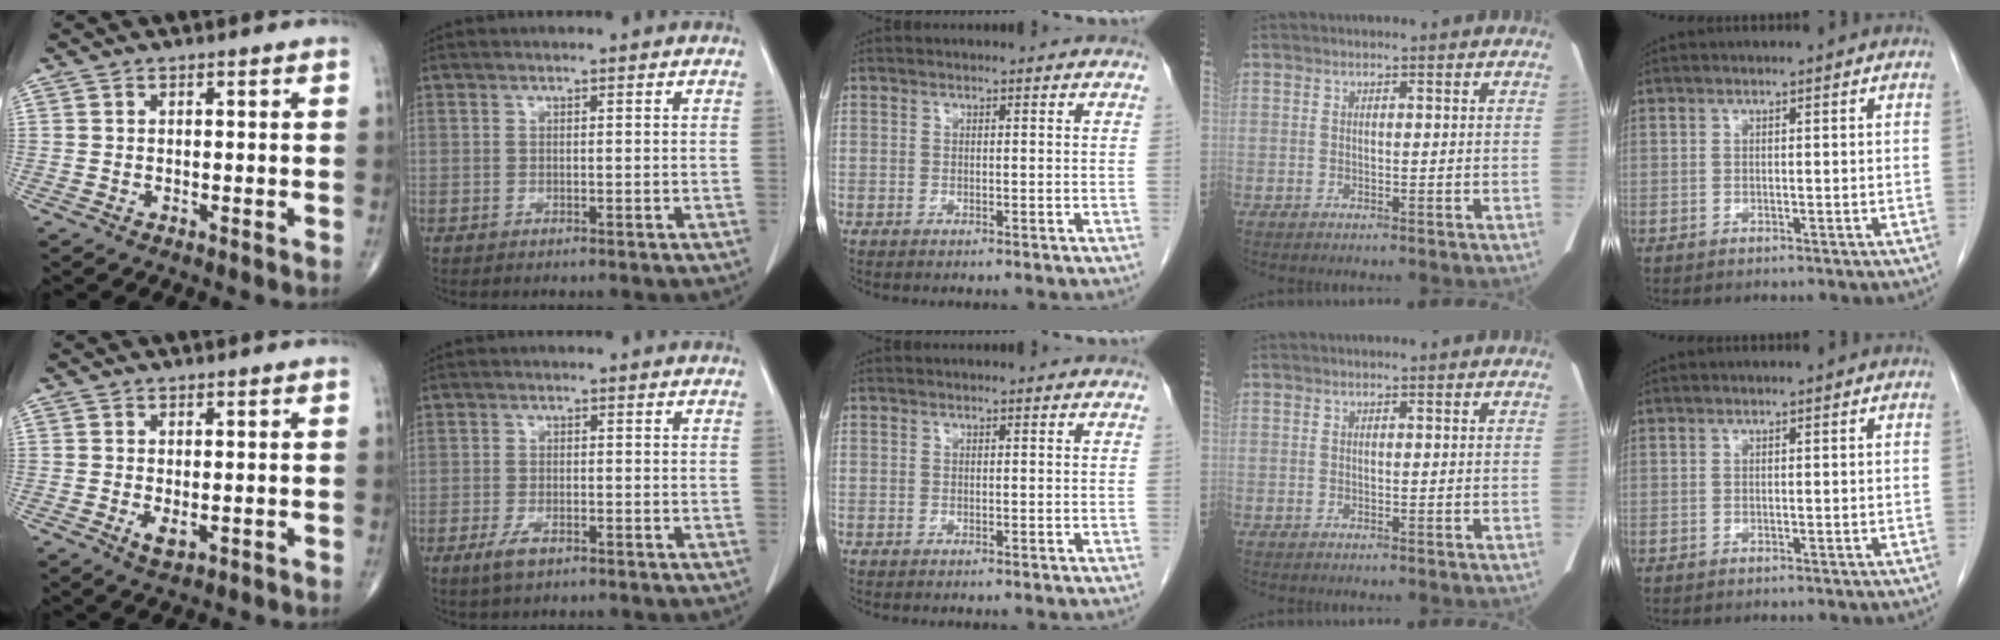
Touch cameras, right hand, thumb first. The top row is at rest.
{"thumb": {"total": 2.3, "force": [-0.4, 1.0, 2.0], "torque": [-0.032, -0.005, -0.001]}, "index": {"total": 2.9, "force": [-1.8, 1.0, 2.0], "torque": [-0.044, -0.002, -0.032]}}